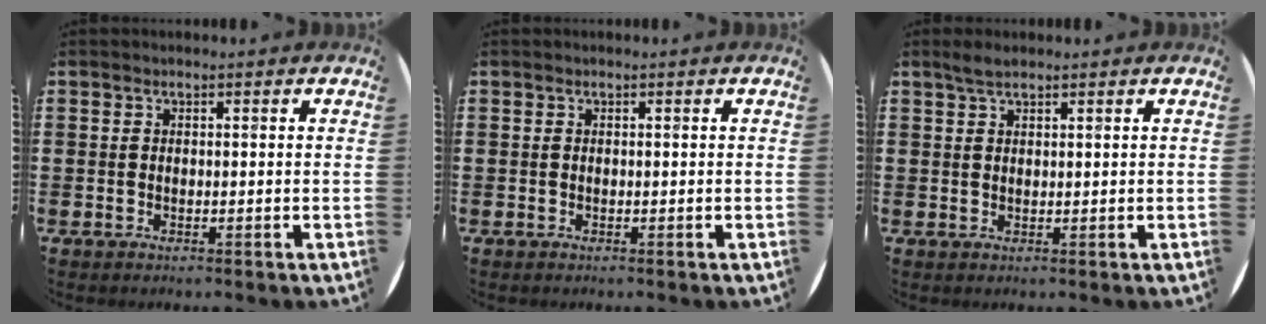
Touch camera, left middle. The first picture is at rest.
{"total": 0.0}
{"total": 1.8, "force": [1.5, 0.4, 0.9], "torque": [-0.020, 0.004, 0.026]}